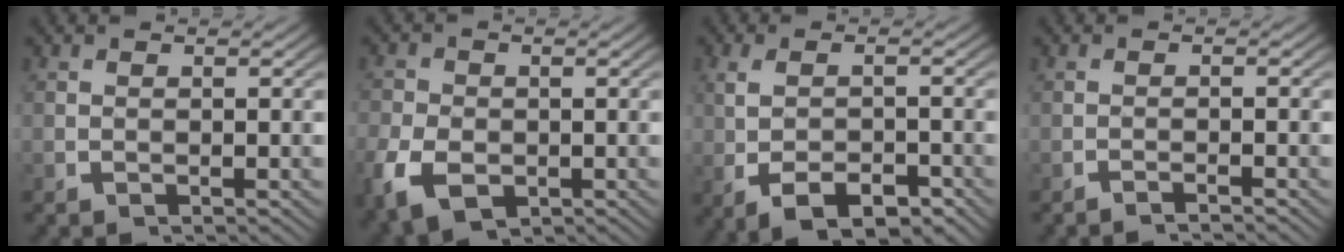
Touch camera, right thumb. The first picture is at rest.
{"total": 5.4, "force": [-2.1, 3.9, 3.1], "torque": [-0.069, -0.024, -0.023]}
{"total": 5.1, "force": [-1.7, 2.6, 4.1], "torque": [-0.077, -0.013, -0.012]}
{"total": 1.3, "force": [-1.2, -0.1, 0.3], "torque": [-0.003, 0.002, -0.027]}